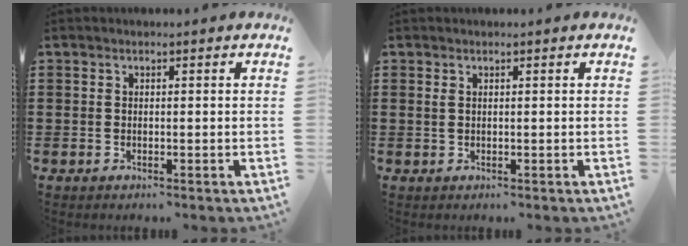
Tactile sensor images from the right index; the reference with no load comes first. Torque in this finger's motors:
{"motor_torque": [-0.23, 0.26, 0.02, 0.03]}